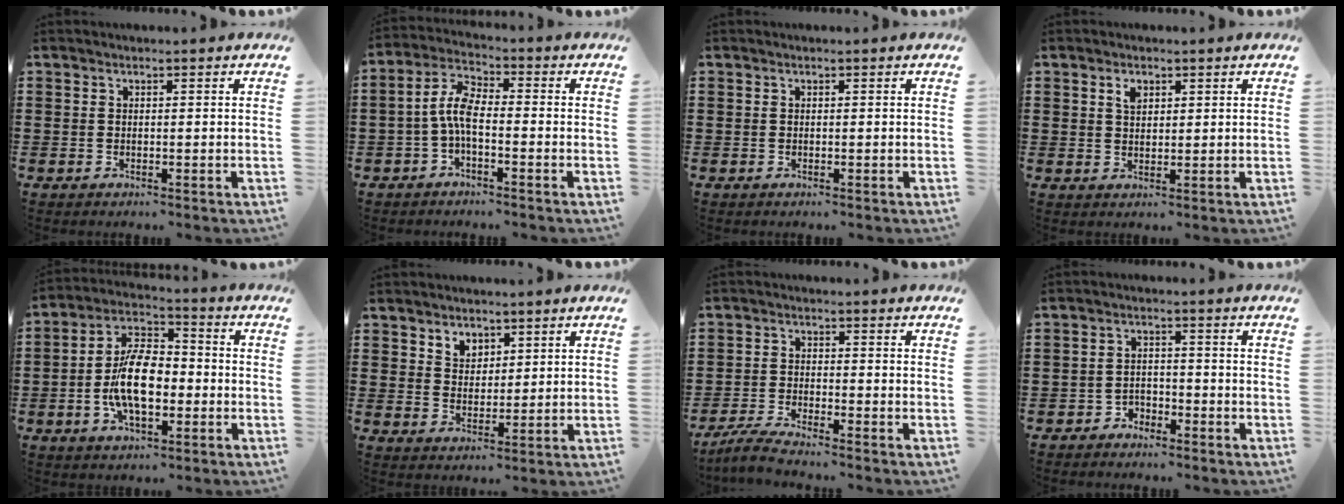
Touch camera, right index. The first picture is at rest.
{"total": 5.6, "force": [-1.4, 2.1, 5.0], "torque": [-0.112, 0.005, -0.032]}
{"total": 0.0}
{"total": 2.1, "force": [1.2, 1.3, 1.2], "torque": [-0.028, 0.005, 0.021]}
{"total": 10.6, "force": [-2.0, 5.5, 8.9], "torque": [-0.185, 0.002, -0.042]}
{"total": 3.4, "force": [2.6, 2.2, 0.1], "torque": [-0.013, 0.006, 0.050]}
{"total": 3.5, "force": [-3.3, -0.3, 1.2], "torque": [-0.035, -0.008, -0.068]}
{"total": 2.1, "force": [-1.9, 1.0, 0.0], "torque": [-0.011, 0.002, -0.042]}